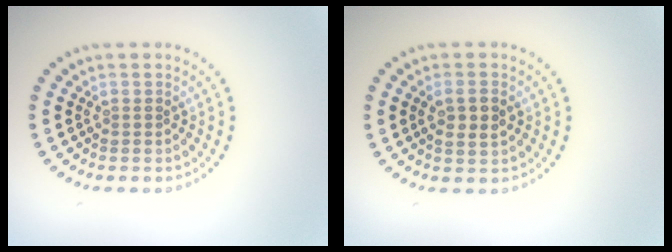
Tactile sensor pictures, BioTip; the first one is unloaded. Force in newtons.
{"total": 2.4, "press": 2.4, "slide": 0.3}